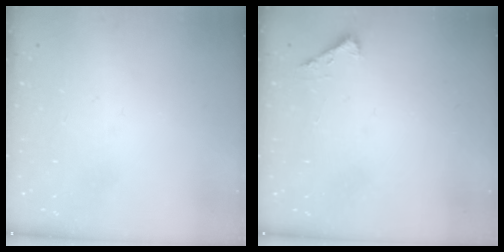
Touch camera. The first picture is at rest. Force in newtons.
{"total": 2.3, "press": 2.3, "slide": 0.3}